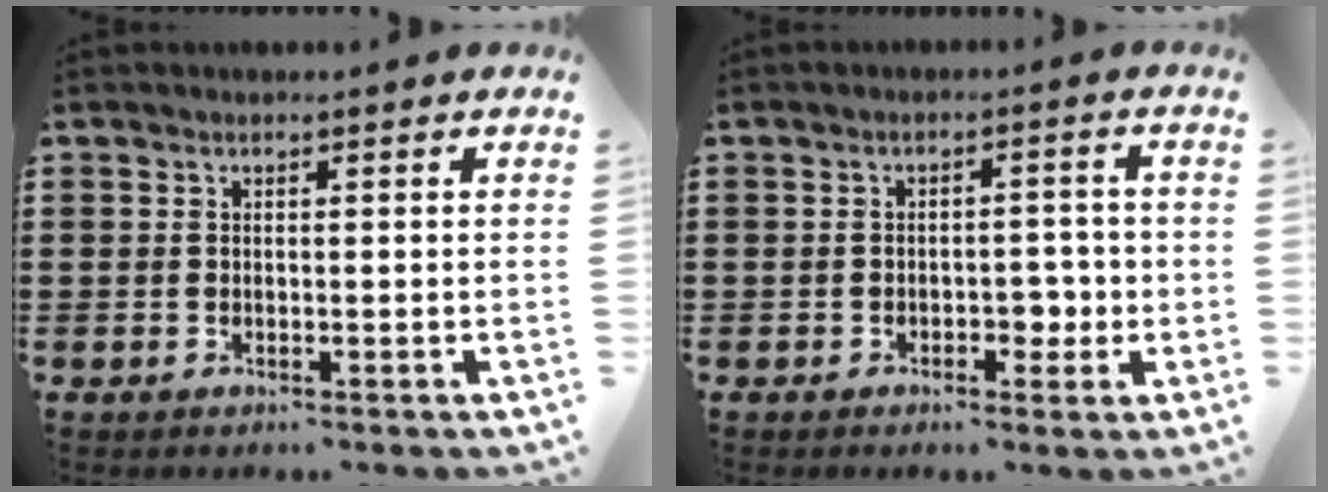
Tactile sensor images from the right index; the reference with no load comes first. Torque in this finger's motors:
{"motor_torque": [-0.21, 0.57, -0.02, -0.01]}